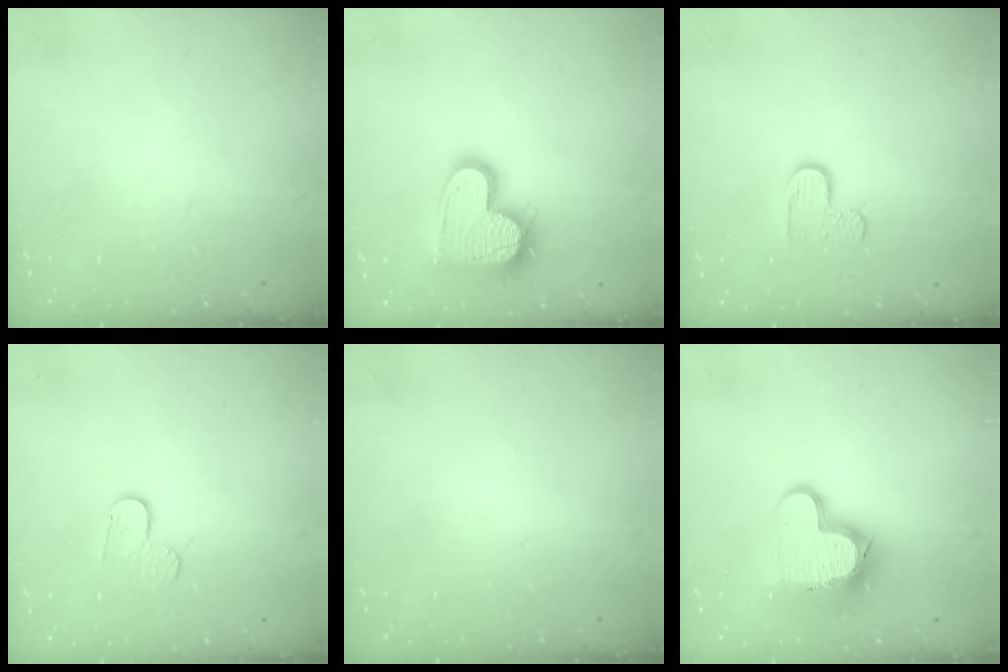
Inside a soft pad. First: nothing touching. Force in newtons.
{"total": 18.9, "press": 18.9, "slide": 1.5}
{"total": 5.7, "press": 5.7, "slide": 0.4}
{"total": 3.3, "press": 3.3, "slide": 0.3}
{"total": 0.0}
{"total": 14.0, "press": 14.0, "slide": 1.0}